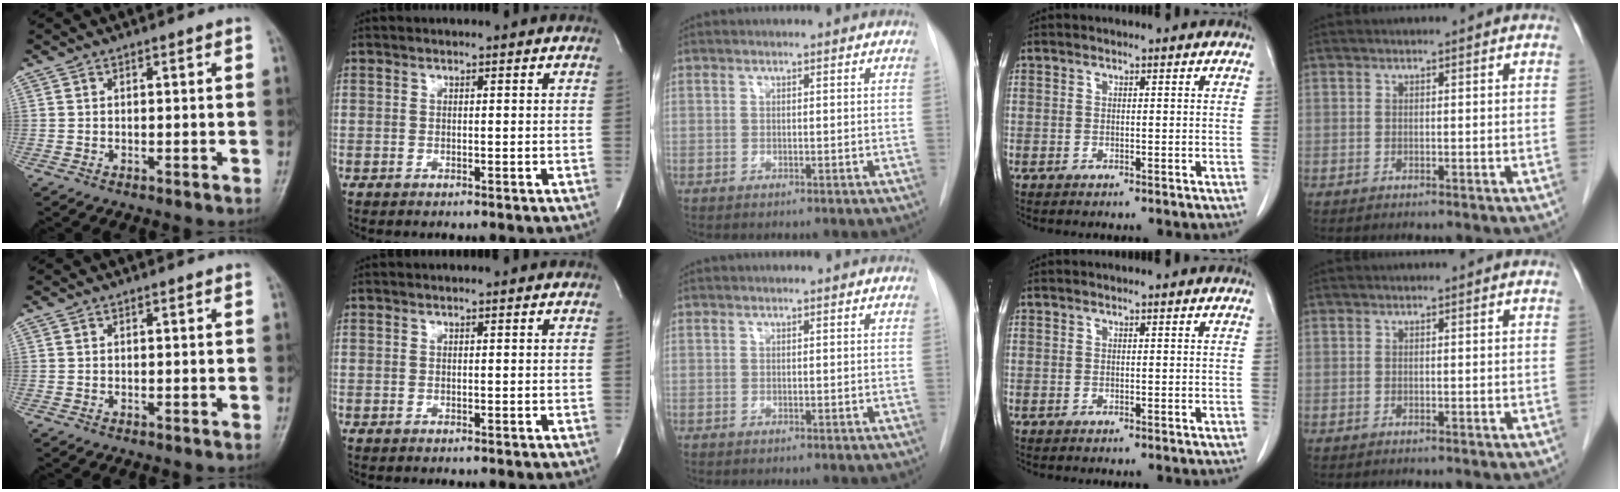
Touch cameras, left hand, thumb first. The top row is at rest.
{}